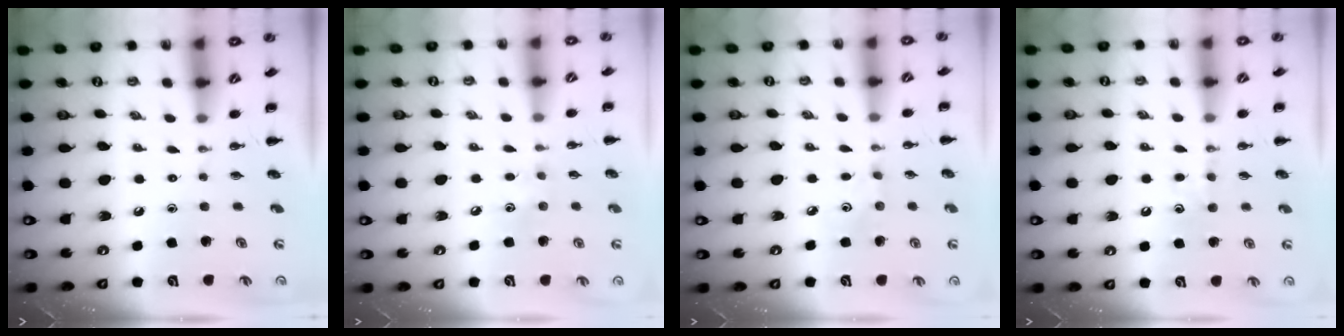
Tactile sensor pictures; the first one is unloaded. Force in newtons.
{"total": 4.6, "press": 4.5, "slide": 1.0}
{"total": 2.9, "press": 2.8, "slide": 0.8}
{"total": 6.3, "press": 6.1, "slide": 1.6}